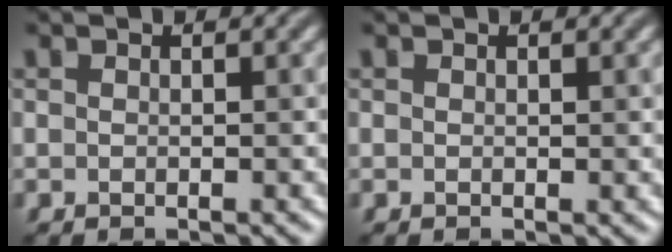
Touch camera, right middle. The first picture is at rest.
{"total": 0.0}